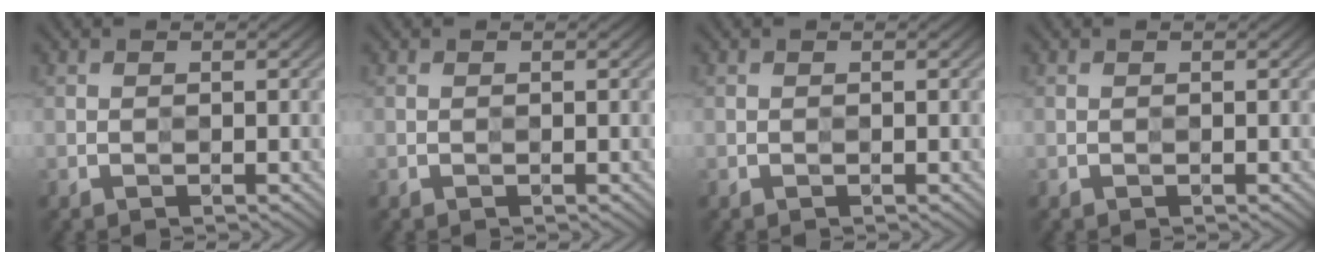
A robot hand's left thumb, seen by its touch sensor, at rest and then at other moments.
{"total": 0.0}
{"total": 0.0}
{"total": 0.0}